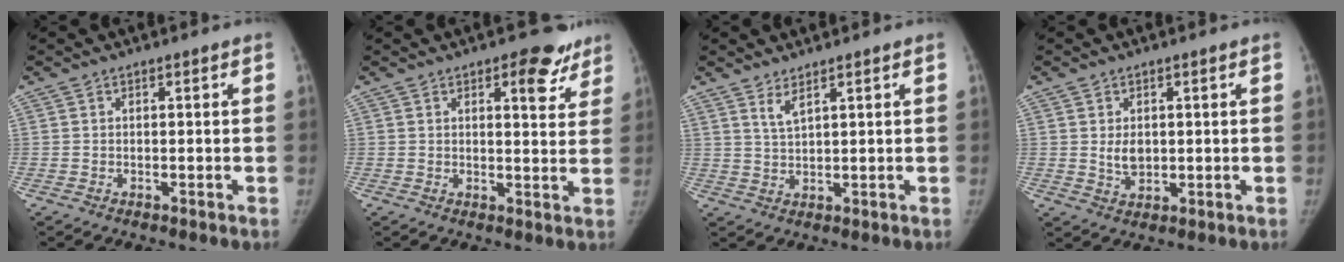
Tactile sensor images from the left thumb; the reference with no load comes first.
{"total": 7.6, "force": [4.5, 3.4, 5.1], "torque": [-0.033, -0.020, 0.052]}
{"total": 2.5, "force": [2.0, 0.3, 1.6], "torque": [-0.035, -0.019, 0.045]}
{"total": 3.6, "force": [0.4, 2.5, 2.5], "torque": [-0.030, -0.008, 0.015]}